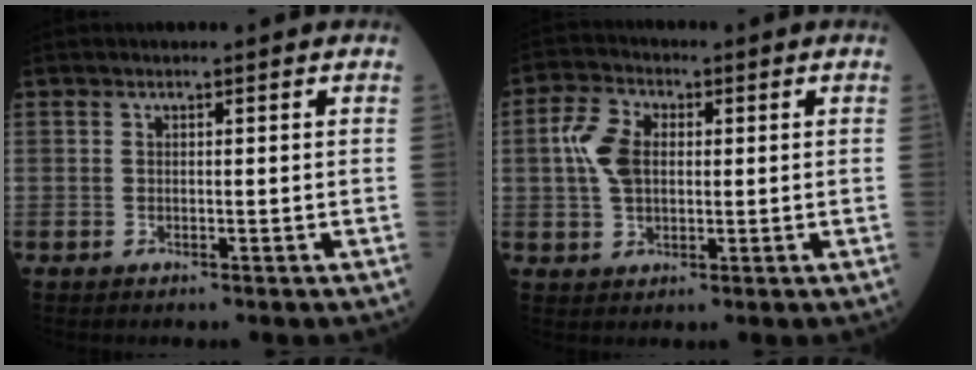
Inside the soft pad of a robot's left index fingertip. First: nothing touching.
{"total": 10.6, "force": [1.3, 7.3, 7.7], "torque": [-0.183, 0.031, 0.024]}